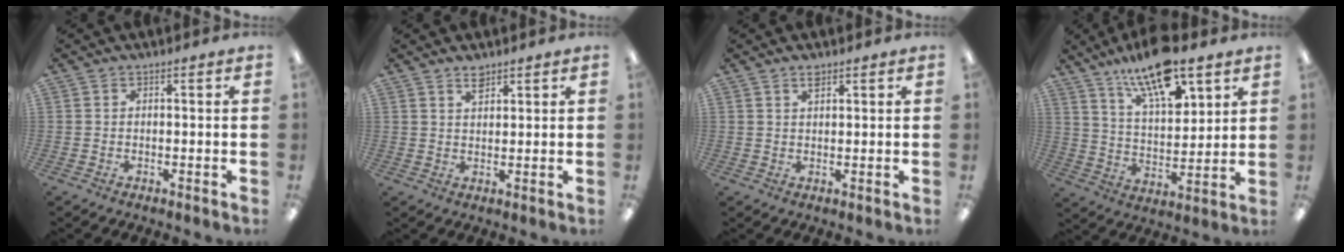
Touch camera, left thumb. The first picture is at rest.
{"total": 3.1, "force": [2.5, 1.2, 1.5], "torque": [-0.018, -0.008, 0.042]}
{"total": 2.2, "force": [1.7, 0.7, 1.2], "torque": [-0.020, -0.002, 0.029]}
{"total": 16.8, "force": [11.9, 5.8, 10.4], "torque": [-0.178, -0.057, 0.202]}